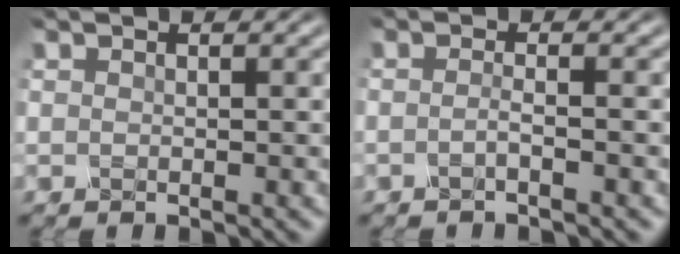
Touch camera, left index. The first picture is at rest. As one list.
[{"total": 1.4, "force": [-1.1, 0.1, 0.7], "torque": [-0.011, -0.004, -0.030]}]